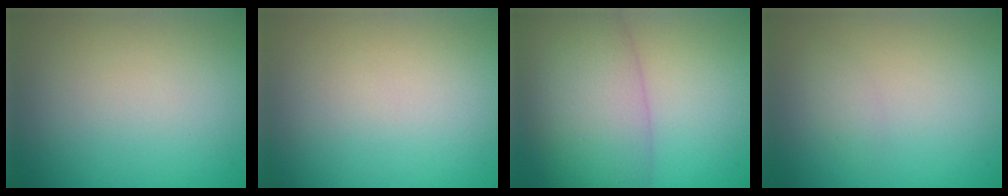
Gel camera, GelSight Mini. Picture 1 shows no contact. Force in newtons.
{"total": 0.0}
{"total": 9.5, "press": 9.5, "slide": 0.3}
{"total": 0.9, "press": 0.9, "slide": 0.1}